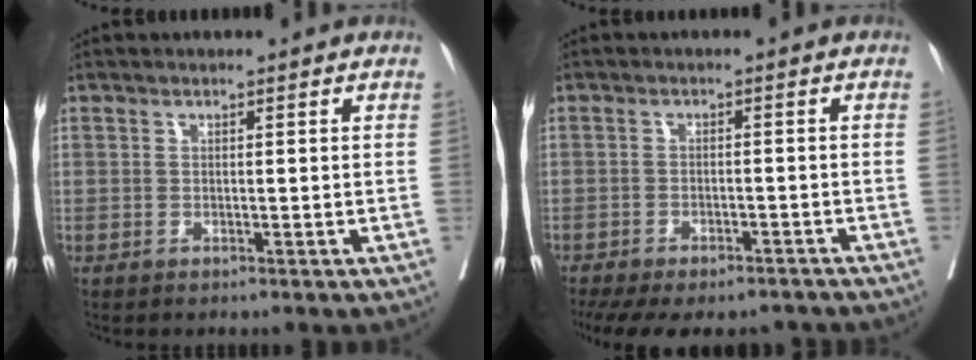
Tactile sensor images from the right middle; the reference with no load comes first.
{"total": 14.7, "force": [-11.8, 5.6, 6.8], "torque": [-0.167, -0.013, -0.154]}